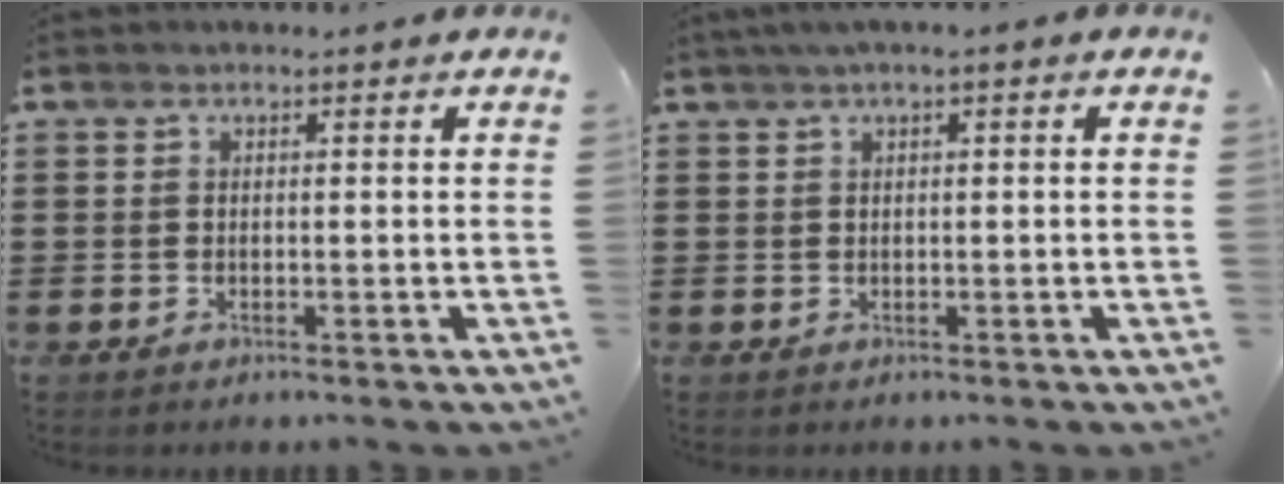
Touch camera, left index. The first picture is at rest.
{"total": 1.3, "force": [0.1, 0.1, 1.3], "torque": [-0.022, -0.002, 0.001]}